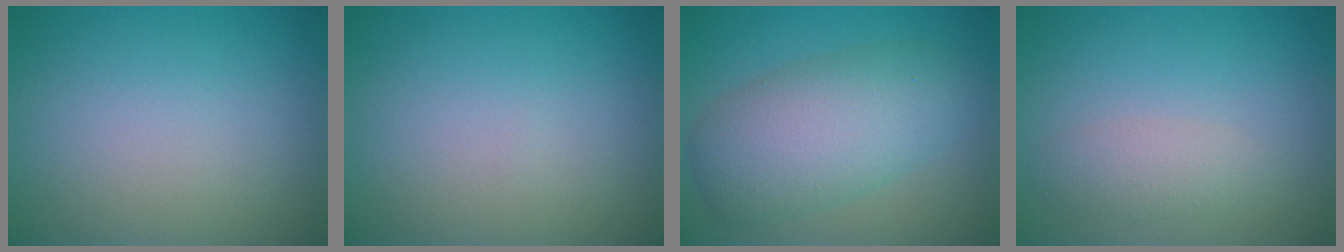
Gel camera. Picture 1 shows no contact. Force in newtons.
{"total": 0.0}
{"total": 7.4, "press": 7.4, "slide": 0.3}
{"total": 1.9, "press": 1.9, "slide": 0.0}